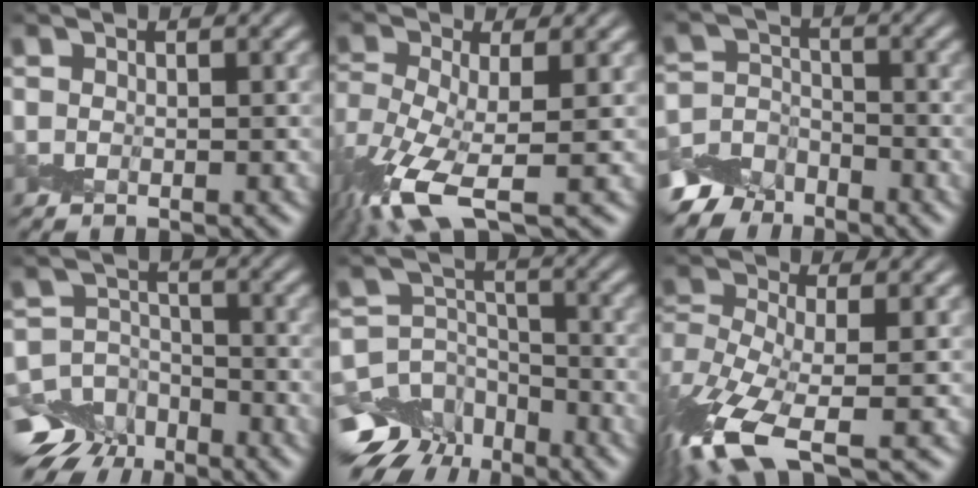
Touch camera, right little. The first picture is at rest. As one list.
[{"total": 9.5, "force": [-4.2, 3.4, 7.8], "torque": [-0.178, -0.017, -0.090]}, {"total": 5.8, "force": [-4.8, 3.2, 0.6], "torque": [0.004, -0.009, -0.087]}, {"total": 9.3, "force": [-6.5, 6.3, 2.2], "torque": [-0.033, -0.030, -0.122]}, {"total": 9.8, "force": [-6.7, 6.7, 2.4], "torque": [-0.044, -0.022, -0.119]}, {"total": 10.7, "force": [-5.6, 3.9, 8.3], "torque": [-0.193, -0.012, -0.116]}]